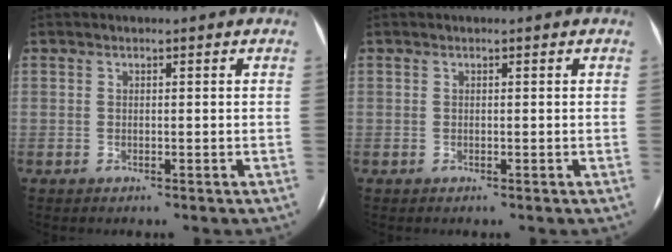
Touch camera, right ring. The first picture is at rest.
{"total": 0.0}